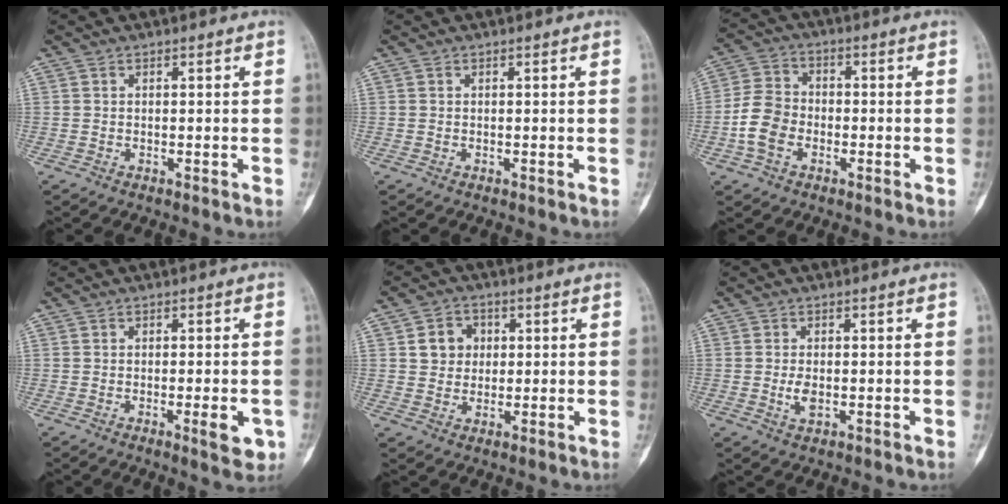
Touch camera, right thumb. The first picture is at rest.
{"total": 0.0}
{"total": 8.3, "force": [-2.3, 6.2, 5.0], "torque": [-0.094, 0.022, -0.053]}
{"total": 5.0, "force": [-1.7, 1.5, 4.4], "torque": [-0.048, -0.001, -0.017]}
{"total": 5.6, "force": [1.2, 4.9, 2.3], "torque": [-0.008, 0.002, 0.016]}
{"total": 2.5, "force": [-0.3, 1.4, 2.0], "torque": [-0.041, -0.004, -0.005]}